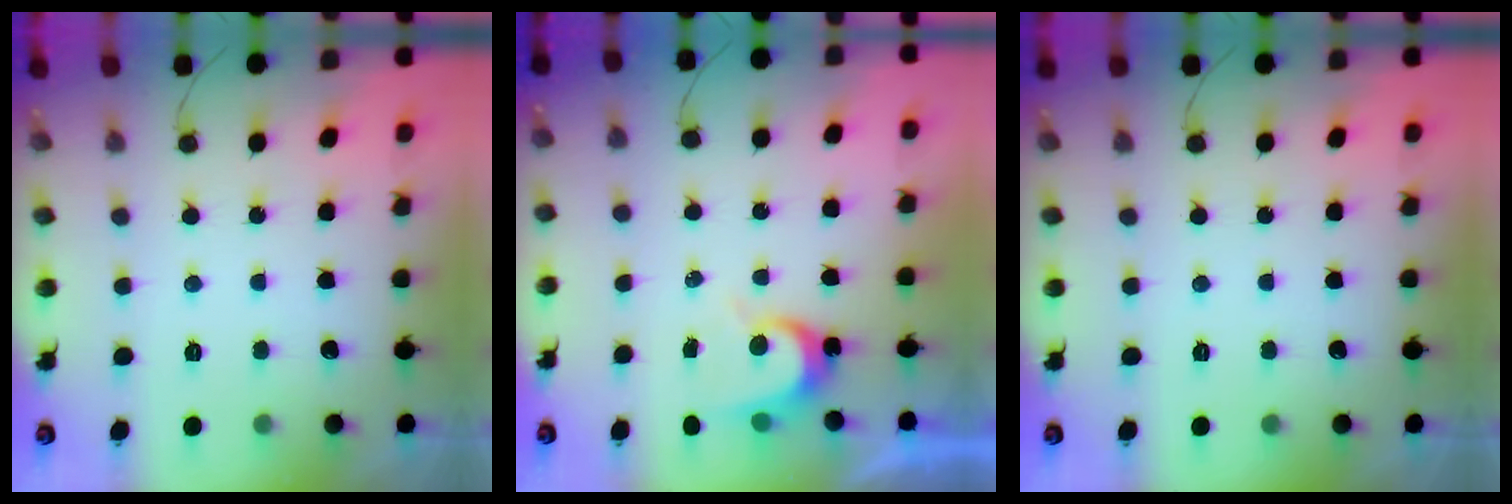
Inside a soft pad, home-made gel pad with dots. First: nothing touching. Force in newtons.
{"total": 5.5, "press": 5.5, "slide": 0.3}
{"total": 0.0}